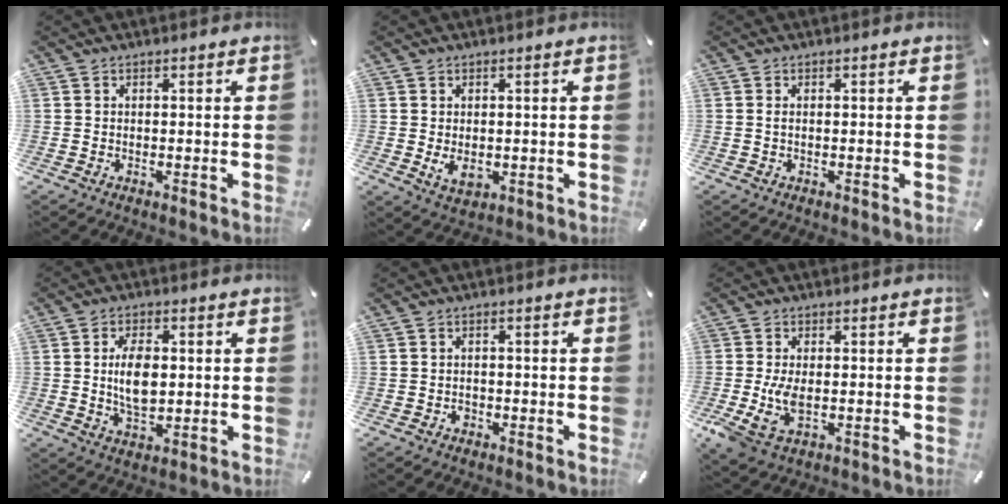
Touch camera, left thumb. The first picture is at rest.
{"total": 4.0, "force": [-0.3, 2.9, 2.8], "torque": [-0.046, -0.006, -0.008]}
{"total": 0.5, "force": [0.0, 0.2, 0.5], "torque": [-0.010, 0.003, 0.000]}
{"total": 8.0, "force": [0.7, 4.7, 6.5], "torque": [-0.130, -0.001, 0.006]}
{"total": 1.5, "force": [-0.7, 1.3, 0.4], "torque": [-0.010, 0.004, -0.017]}
{"total": 7.3, "force": [-1.1, 4.3, 5.8], "torque": [-0.126, -0.009, -0.019]}